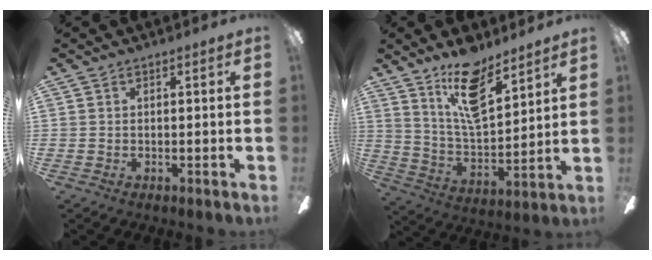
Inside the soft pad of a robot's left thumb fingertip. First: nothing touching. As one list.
[{"total": 16.7, "force": [10.9, 6.7, 10.7], "torque": [-0.190, -0.044, 0.190]}]